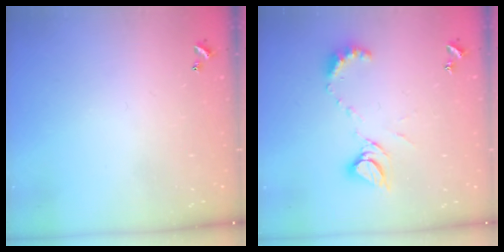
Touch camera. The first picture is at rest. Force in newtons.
{"total": 9.3, "press": 9.3, "slide": 0.9}